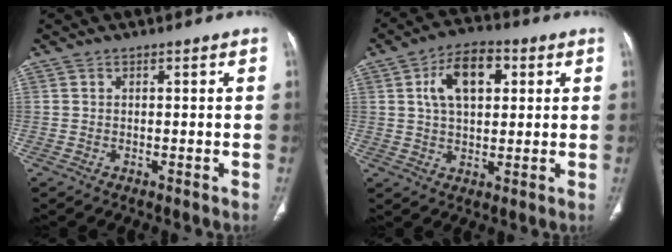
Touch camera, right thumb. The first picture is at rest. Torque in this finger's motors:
{"motor_torque": [0.11, 2.69, 1.16, -0.03, 0.40]}